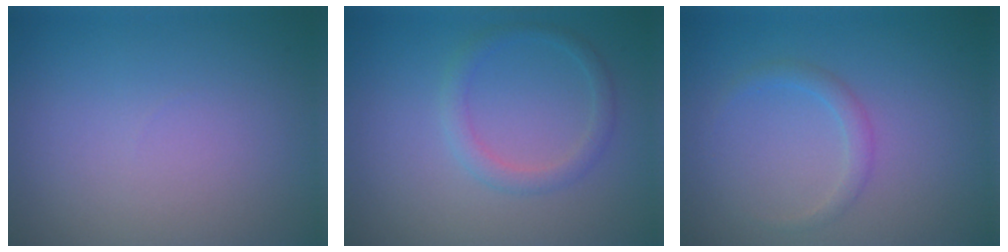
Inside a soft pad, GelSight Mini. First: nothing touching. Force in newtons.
{"total": 1.9, "press": 1.8, "slide": 0.1}
{"total": 1.4, "press": 1.4, "slide": 0.0}